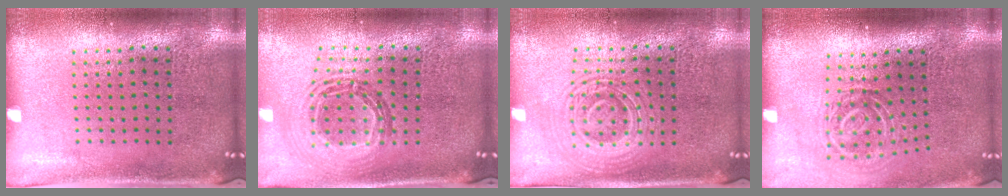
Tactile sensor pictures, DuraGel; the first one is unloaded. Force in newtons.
{"total": 0.9, "press": 0.9, "slide": 0.2}
{"total": 2.9, "press": 2.8, "slide": 0.5}
{"total": 1.8, "press": 1.2, "slide": 1.4}